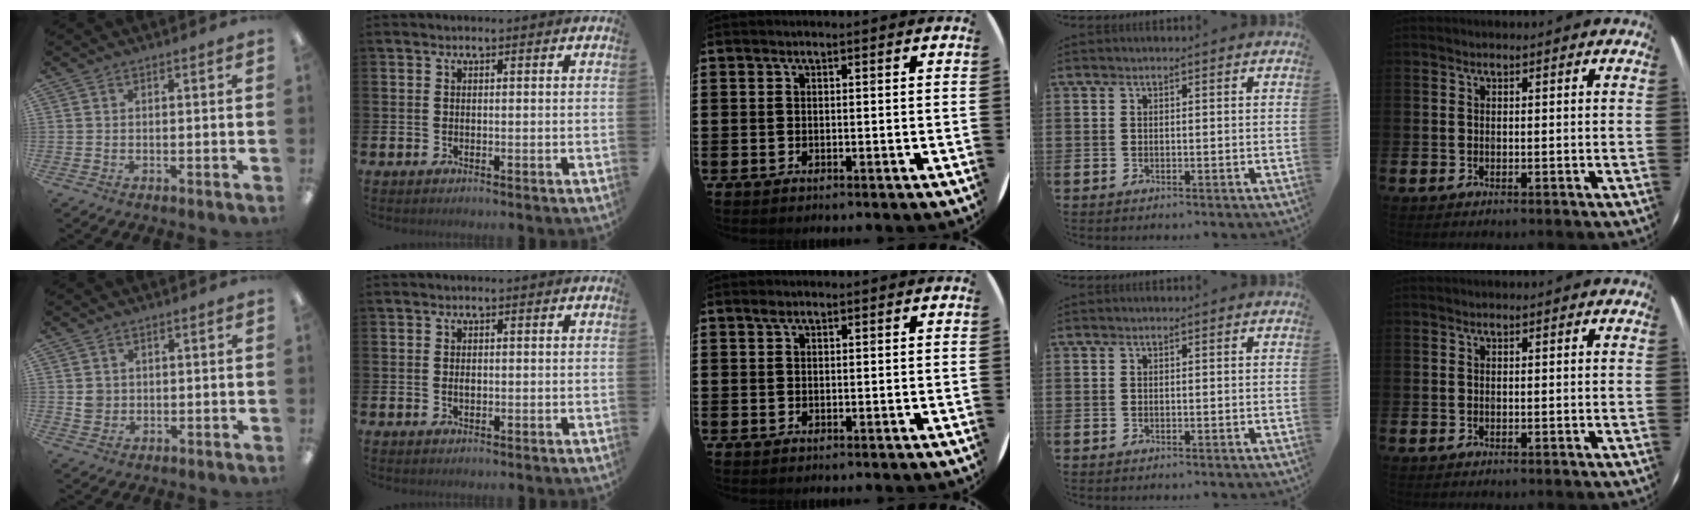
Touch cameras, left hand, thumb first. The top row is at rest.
{"thumb": {"total": 3.0, "force": [0.7, 2.8, 1.0], "torque": [-0.014, 0.002, 0.011]}, "index": {"total": 0.9, "force": [0.0, 0.5, 0.7], "torque": [-0.008, 0.000, -0.002]}, "middle": {"total": 0.6, "force": [0.4, 0.4, 0.3], "torque": [0.001, -0.001, 0.007]}}